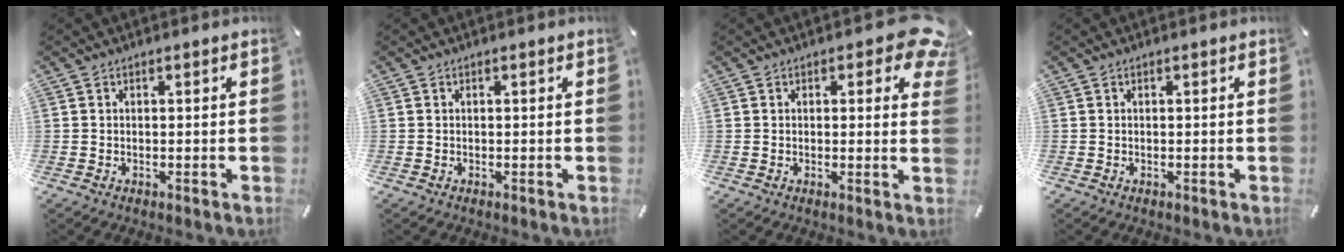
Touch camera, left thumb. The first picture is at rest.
{"total": 0.0}
{"total": 6.6, "force": [3.0, 3.3, 4.9], "torque": [-0.051, -0.012, 0.047]}
{"total": 0.0}